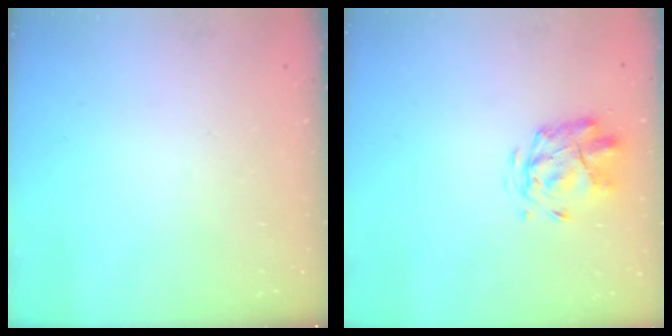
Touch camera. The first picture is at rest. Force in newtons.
{"total": 2.9, "press": 2.6, "slide": 1.3}